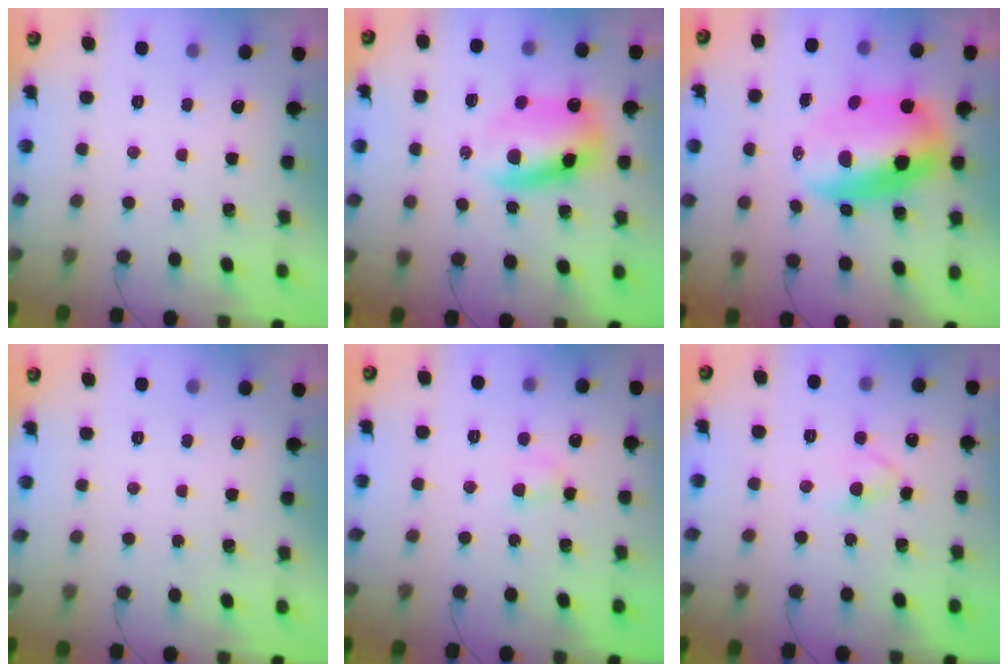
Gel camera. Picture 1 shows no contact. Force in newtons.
{"total": 10.7, "press": 10.4, "slide": 2.8}
{"total": 13.3, "press": 12.9, "slide": 3.1}
{"total": 0.0}
{"total": 3.6, "press": 3.3, "slide": 1.3}
{"total": 3.9, "press": 3.6, "slide": 1.5}